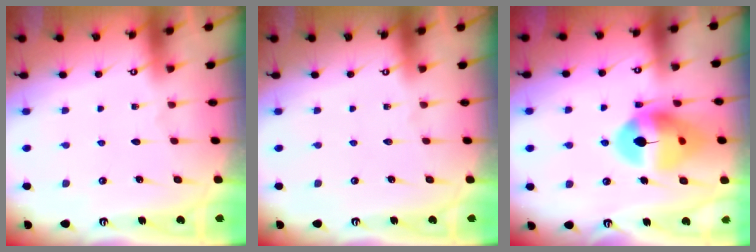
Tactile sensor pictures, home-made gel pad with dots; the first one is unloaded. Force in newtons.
{"total": 0.0}
{"total": 14.9, "press": 14.8, "slide": 1.8}